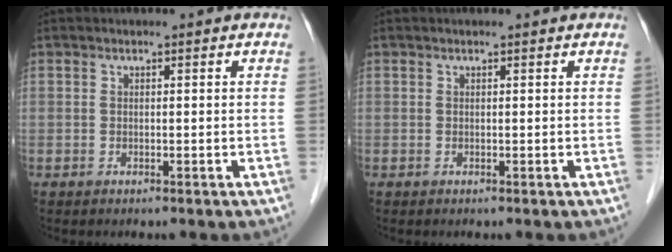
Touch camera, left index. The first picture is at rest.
{"total": 0.0}